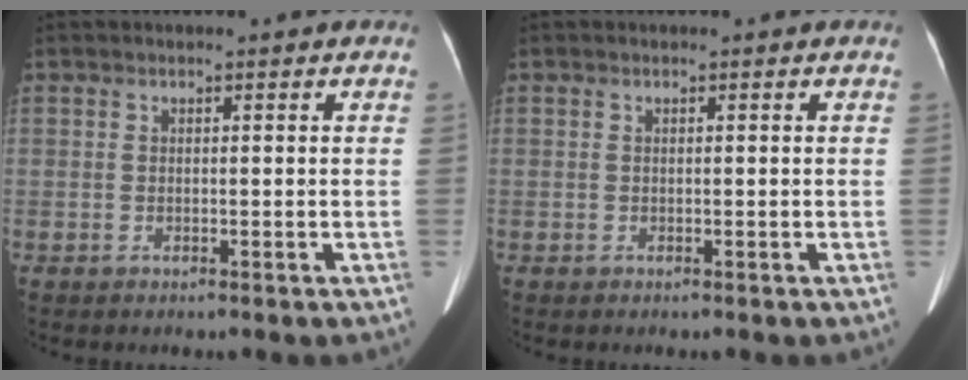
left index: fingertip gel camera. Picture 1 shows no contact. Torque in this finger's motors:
{"motor_torque": [-0.02, 0.02, 0.00, 0.00]}